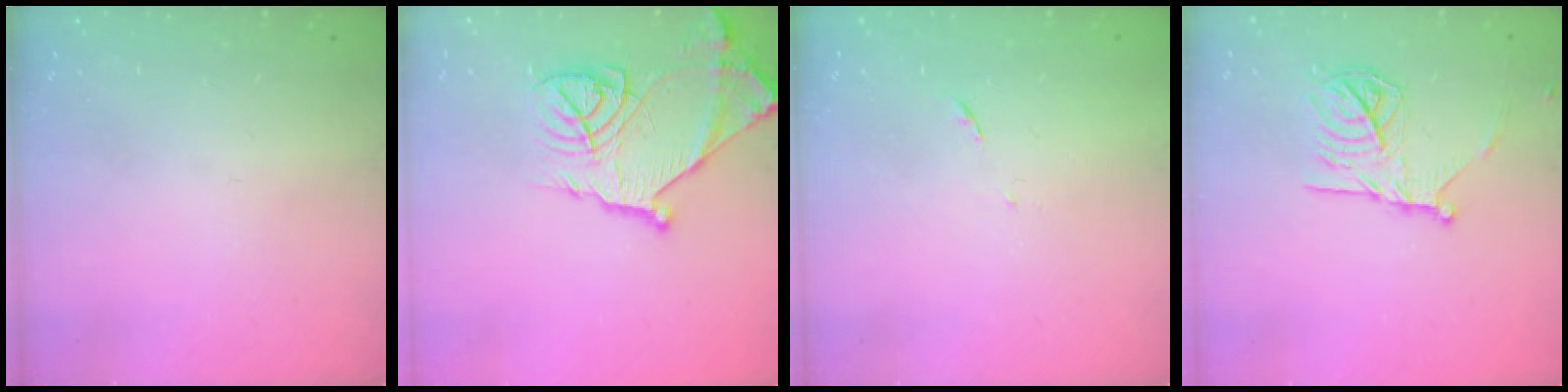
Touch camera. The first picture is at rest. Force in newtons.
{"total": 18.2, "press": 18.2, "slide": 1.4}
{"total": 5.6, "press": 5.6, "slide": 0.4}
{"total": 14.9, "press": 14.9, "slide": 0.4}